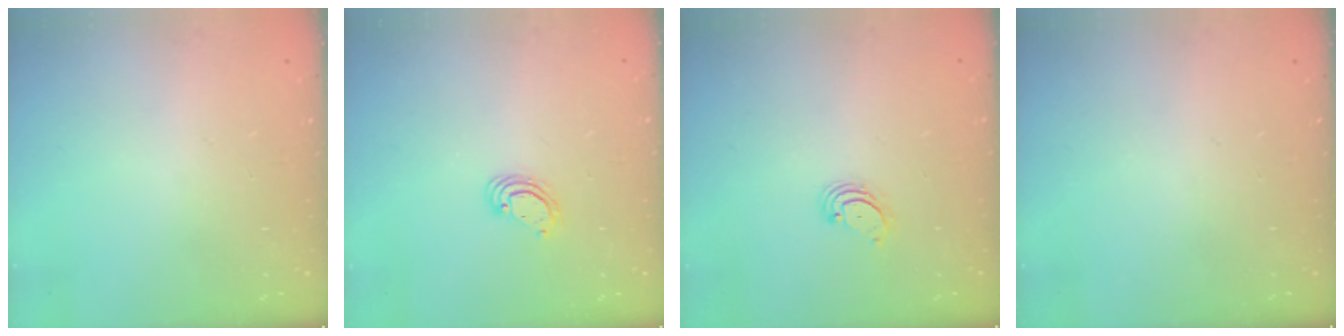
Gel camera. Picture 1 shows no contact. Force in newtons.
{"total": 3.7, "press": 3.7, "slide": 0.3}
{"total": 2.7, "press": 2.7, "slide": 0.3}
{"total": 0.0}